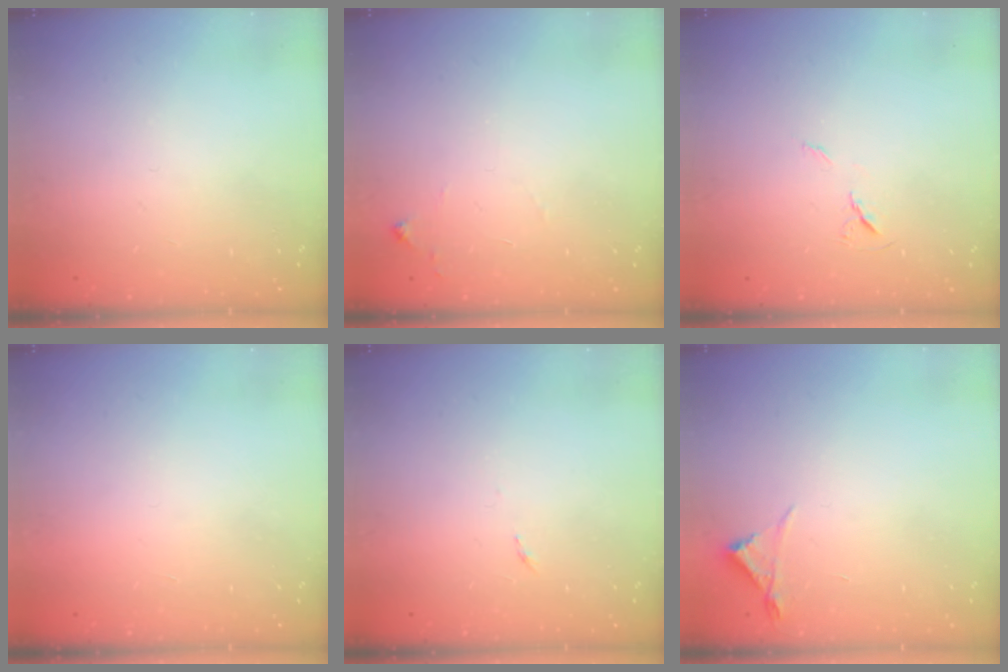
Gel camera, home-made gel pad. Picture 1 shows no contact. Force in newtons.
{"total": 6.7, "press": 6.7, "slide": 0.9}
{"total": 5.8, "press": 5.4, "slide": 2.2}
{"total": 1.6, "press": 1.6, "slide": 0.1}
{"total": 2.6, "press": 2.6, "slide": 0.4}
{"total": 3.0, "press": 2.9, "slide": 0.5}